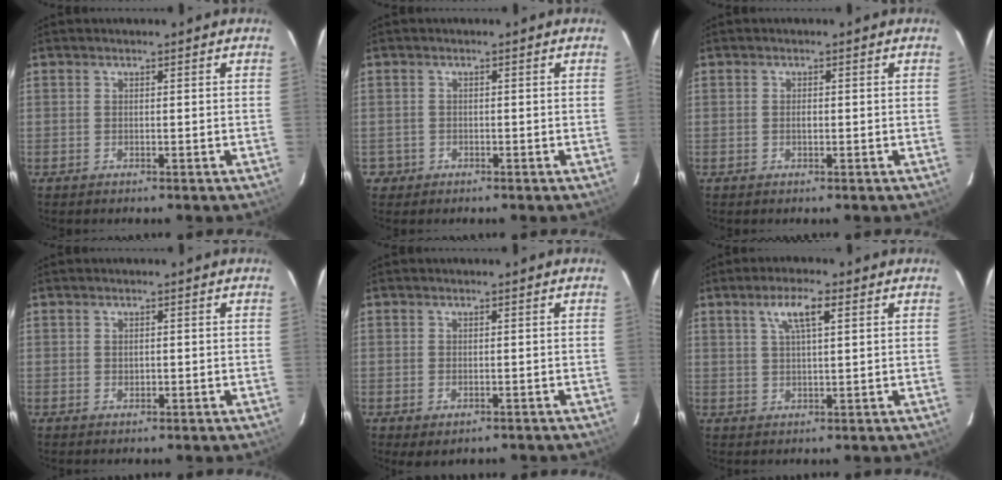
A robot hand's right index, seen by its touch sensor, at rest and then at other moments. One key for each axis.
{"total": 2.0, "fx": -0.7, "fy": 1.9, "fz": 0.1, "tx": -0.002, "ty": 0.008, "tz": -0.009}
{"total": 1.0, "fx": -0.3, "fy": 0.2, "fz": 0.9, "tx": -0.019, "ty": 0.002, "tz": -0.006}
{"total": 0.9, "fx": 0.0, "fy": 0.8, "fz": 0.5, "tx": -0.008, "ty": 0.001, "tz": 0.002}
{"total": 2.3, "fx": -1.0, "fy": 1.5, "fz": 1.4, "tx": -0.022, "ty": -0.007, "tz": -0.011}
{"total": 5.3, "fx": 2.4, "fy": 1.1, "fz": 4.6, "tx": -0.085, "ty": 0.007, "tz": 0.044}